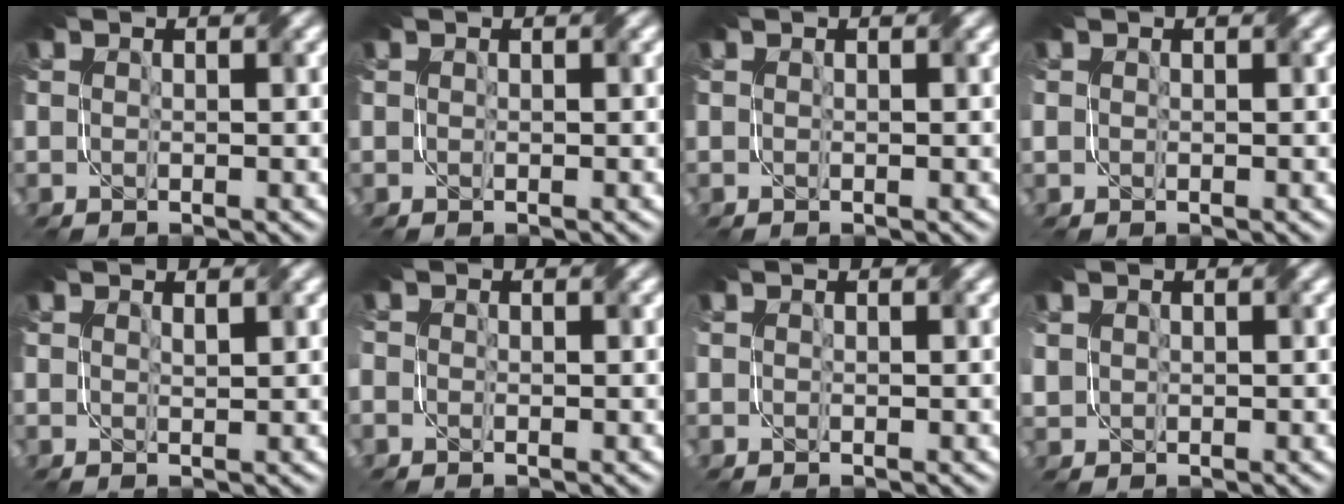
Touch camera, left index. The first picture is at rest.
{"total": 0.0}
{"total": 0.0}
{"total": 0.6, "force": [0.0, 0.5, 0.2], "torque": [-0.006, 0.000, 0.001]}
{"total": 0.6, "force": [0.5, 0.0, 0.3], "torque": [-0.006, 0.000, 0.010]}
{"total": 0.7, "force": [-0.2, 0.6, 0.2], "torque": [-0.005, -0.006, -0.005]}
{"total": 0.0}
{"total": 1.0, "force": [0.7, 0.8, 0.1], "torque": [-0.008, 0.002, 0.020]}